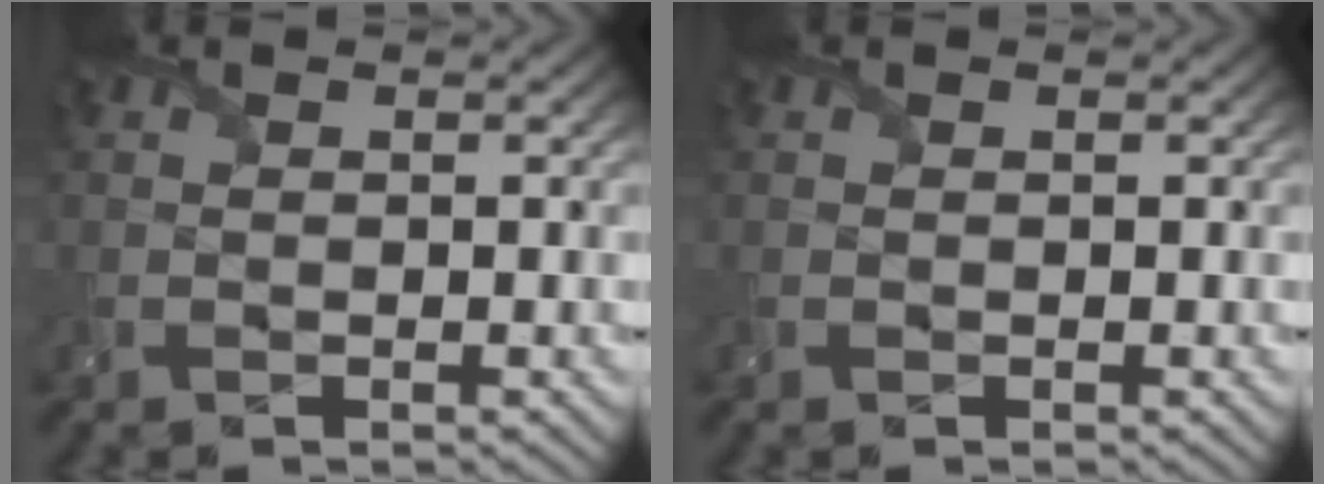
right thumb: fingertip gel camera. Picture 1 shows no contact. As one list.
[{"total": 0.0}]